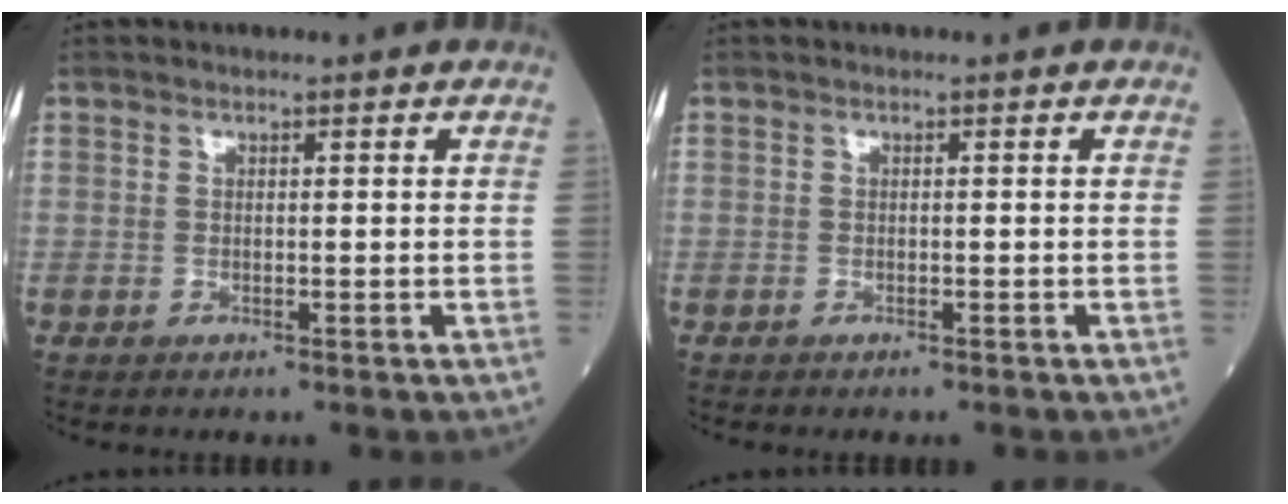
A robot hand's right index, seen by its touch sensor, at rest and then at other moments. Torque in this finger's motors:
{"motor_torque": [-0.04, -0.07, 0.11, 0.01]}